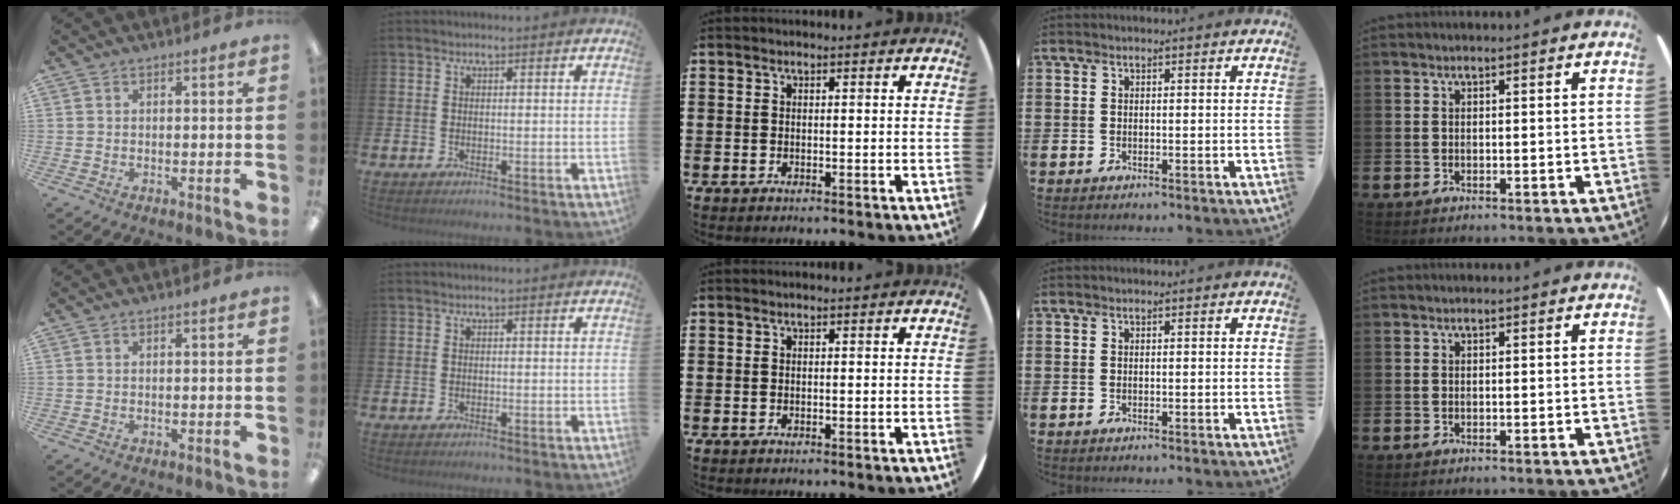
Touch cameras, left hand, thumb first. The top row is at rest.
{}